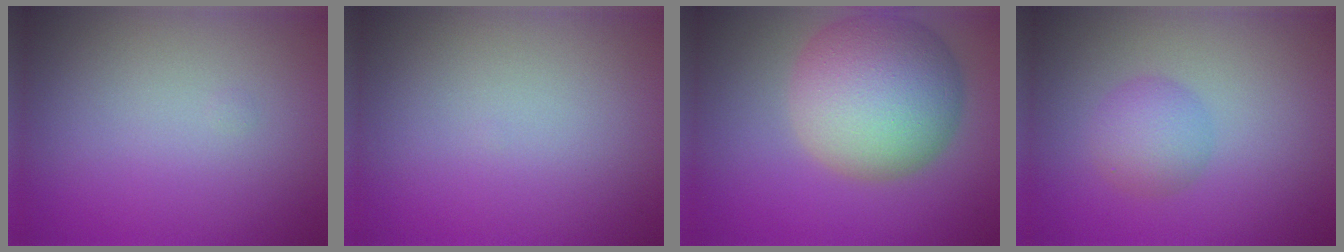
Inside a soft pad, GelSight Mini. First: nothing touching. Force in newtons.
{"total": 0.0}
{"total": 10.1, "press": 10.1, "slide": 0.4}
{"total": 2.7, "press": 2.7, "slide": 0.1}